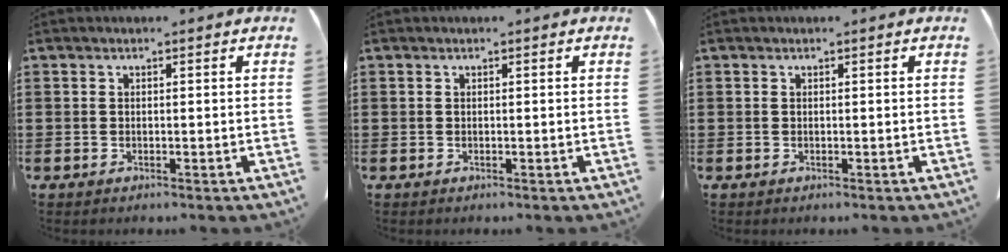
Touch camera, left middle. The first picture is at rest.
{"total": 0.0}
{"total": 0.0}